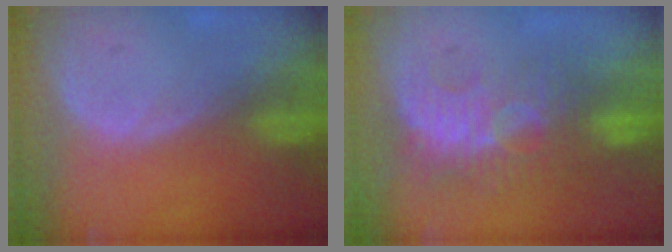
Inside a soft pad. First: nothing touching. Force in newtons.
{"total": 8.7, "press": 8.2, "slide": 2.8}